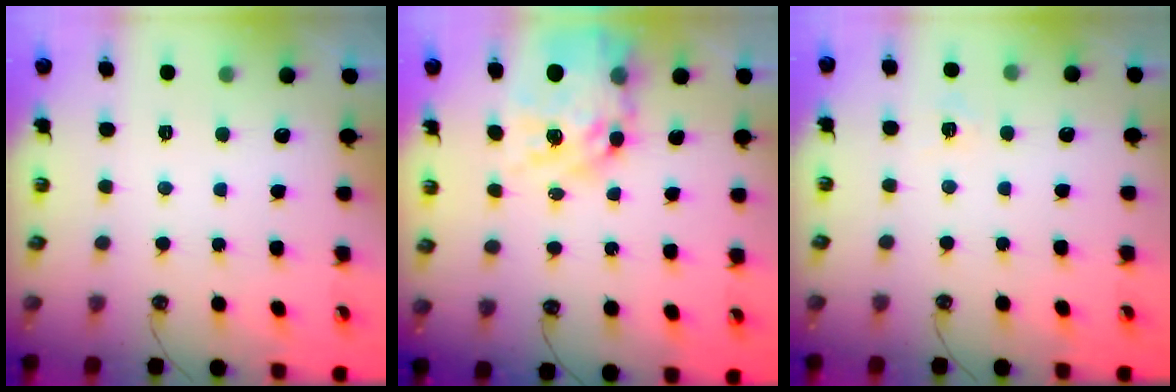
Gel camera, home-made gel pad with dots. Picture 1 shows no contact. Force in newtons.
{"total": 17.5, "press": 17.4, "slide": 1.4}
{"total": 4.3, "press": 4.3, "slide": 0.4}